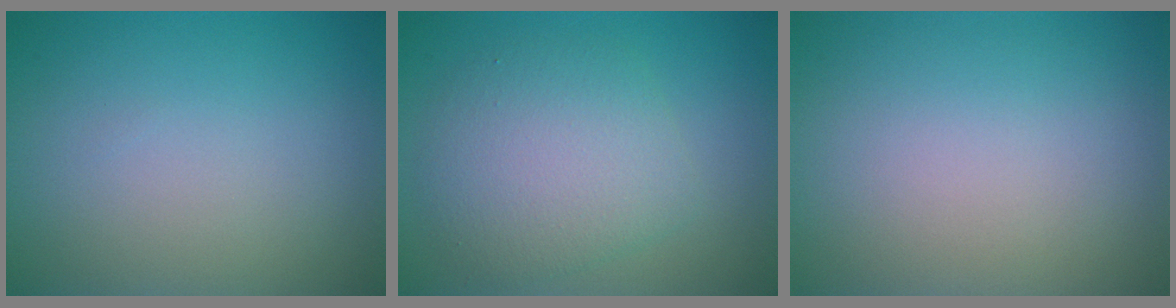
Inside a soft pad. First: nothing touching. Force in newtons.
{"total": 5.2, "press": 5.2, "slide": 0.1}
{"total": 0.0}